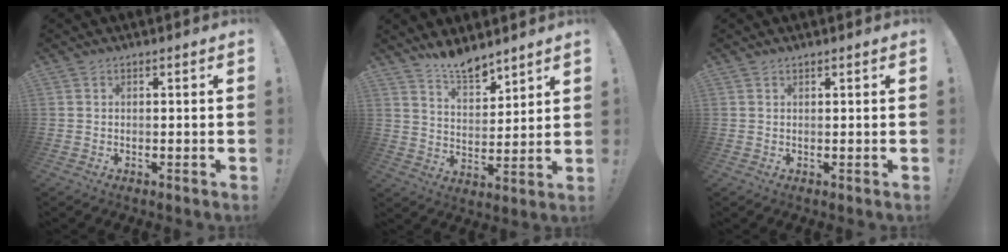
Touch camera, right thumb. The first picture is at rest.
{"total": 8.9, "force": [7.9, 2.9, 3.1], "torque": [-0.055, -0.060, 0.148]}
{"total": 0.6, "force": [0.5, 0.0, 0.3], "torque": [-0.004, -0.001, 0.009]}